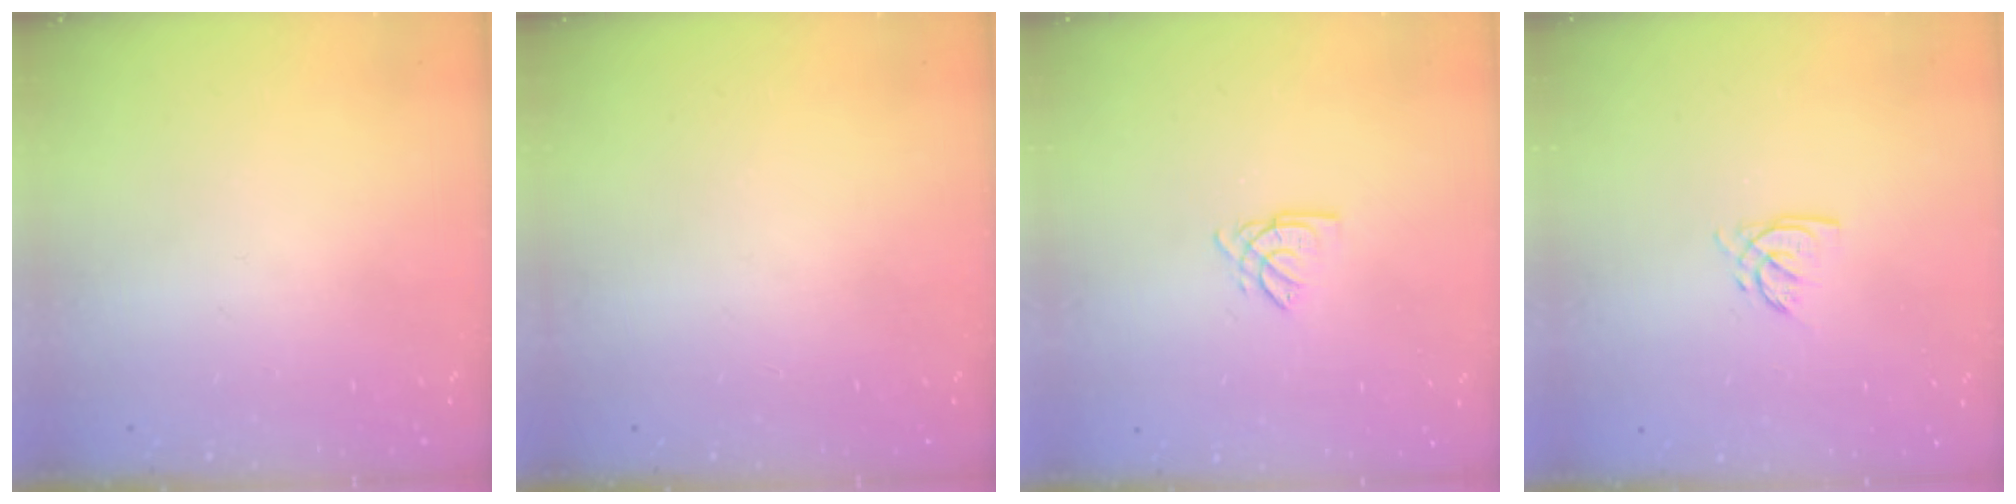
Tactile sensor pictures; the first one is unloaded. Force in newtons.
{"total": 0.0}
{"total": 2.6, "press": 2.6, "slide": 0.1}
{"total": 3.5, "press": 3.5, "slide": 0.2}